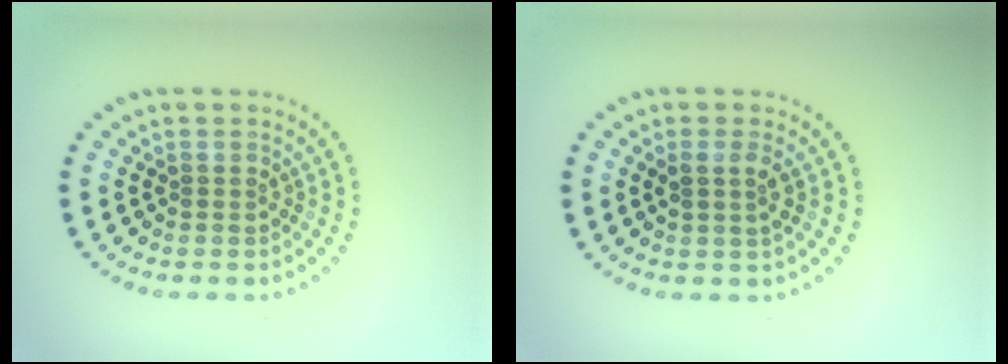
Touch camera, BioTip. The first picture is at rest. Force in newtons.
{"total": 1.4, "press": 1.2, "slide": 0.6}